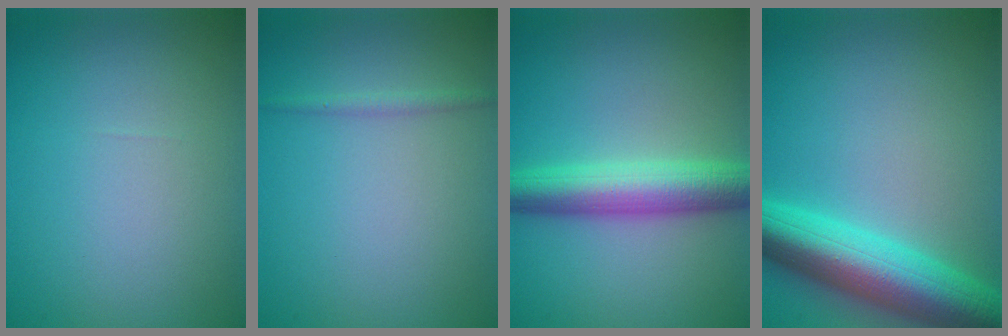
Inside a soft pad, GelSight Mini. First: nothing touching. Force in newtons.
{"total": 0.9, "press": 0.9, "slide": 0.1}
{"total": 6.0, "press": 6.0, "slide": 0.1}
{"total": 9.4, "press": 9.4, "slide": 0.3}